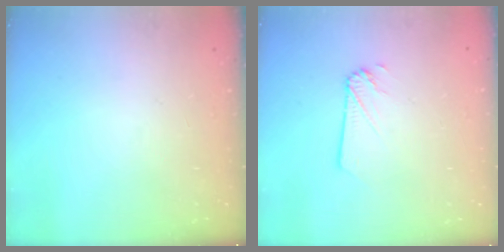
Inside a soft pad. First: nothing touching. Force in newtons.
{"total": 1.3, "press": 1.3, "slide": 0.1}